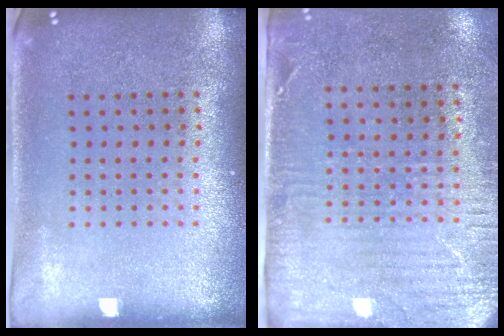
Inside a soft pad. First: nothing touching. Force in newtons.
{"total": 3.0, "press": 2.4, "slide": 1.7}